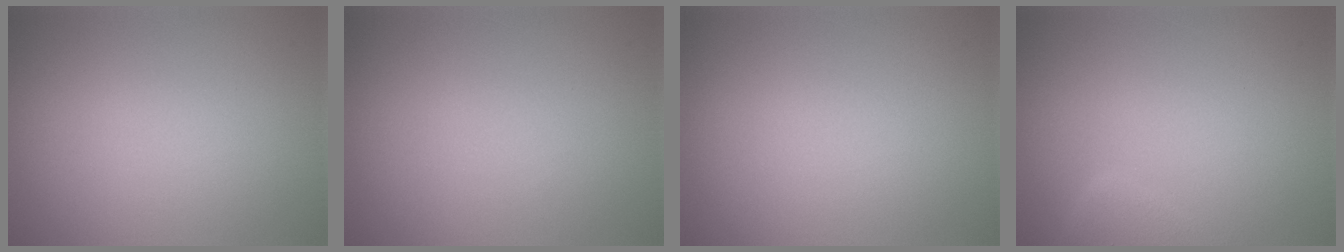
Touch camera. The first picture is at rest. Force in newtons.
{"total": 0.0}
{"total": 0.0}
{"total": 2.8, "press": 2.8, "slide": 0.2}